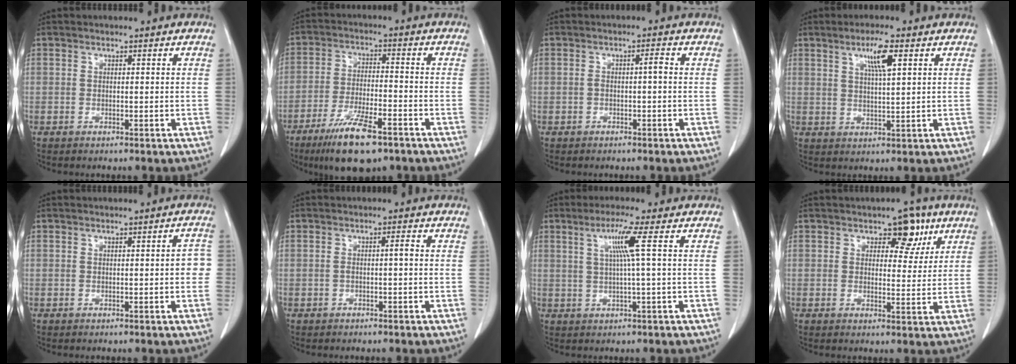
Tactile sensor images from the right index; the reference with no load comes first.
{"total": 11.3, "force": [-7.4, 2.4, 8.2], "torque": [-0.154, -0.022, -0.125]}
{"total": 1.7, "force": [-0.2, 0.3, 1.6], "torque": [-0.029, 0.006, -0.004]}
{"total": 5.2, "force": [2.5, 0.3, 4.5], "torque": [-0.080, 0.000, 0.042]}
{"total": 2.0, "force": [-0.1, 0.7, 1.9], "torque": [-0.009, 0.005, -0.005]}
{"total": 1.4, "force": [-0.2, 0.1, 1.4], "torque": [-0.024, 0.005, -0.003]}
{"total": 5.2, "force": [1.4, -1.3, 4.8], "torque": [-0.096, 0.004, 0.029]}
{"total": 5.4, "force": [3.0, 3.1, 3.3], "torque": [-0.030, 0.003, 0.038]}